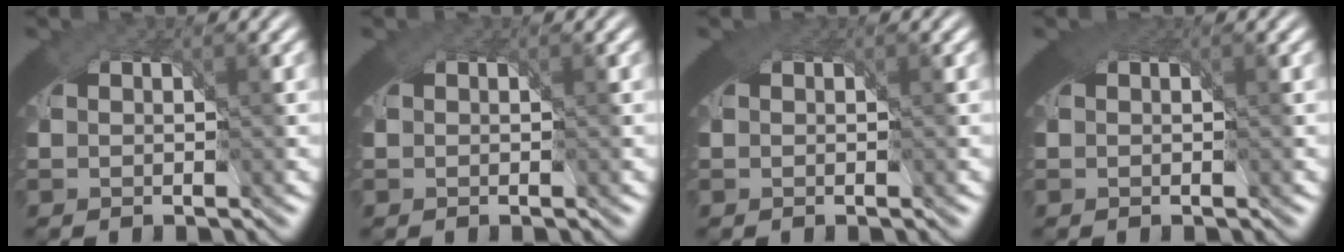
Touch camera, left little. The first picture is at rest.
{"total": 0.0}
{"total": 1.4, "force": [0.8, 0.8, 0.9], "torque": [-0.015, -0.002, 0.013]}
{"total": 2.1, "force": [1.0, 1.1, 1.5], "torque": [-0.026, -0.006, 0.017]}